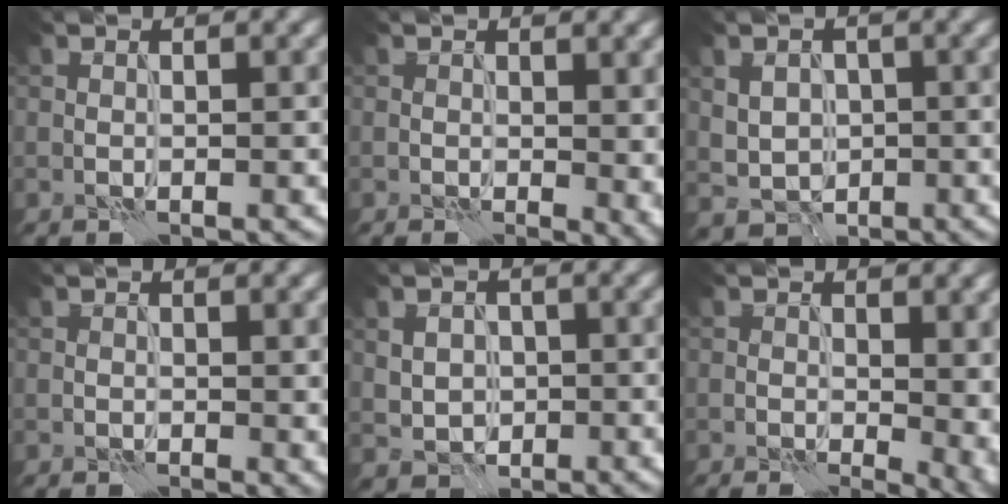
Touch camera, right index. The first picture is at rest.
{"total": 3.8, "force": [0.5, 1.6, 3.4], "torque": [-0.021, -0.004, 0.014]}
{"total": 2.4, "force": [0.0, 2.2, 1.0], "torque": [-0.018, -0.005, 0.007]}
{"total": 1.5, "force": [0.6, 0.5, 1.3], "torque": [-0.010, -0.003, 0.013]}
{"total": 2.0, "force": [0.0, 1.9, 0.7], "torque": [-0.016, -0.003, 0.006]}
{"total": 8.1, "force": [0.5, 4.0, 7.1], "torque": [-0.039, 0.006, 0.017]}